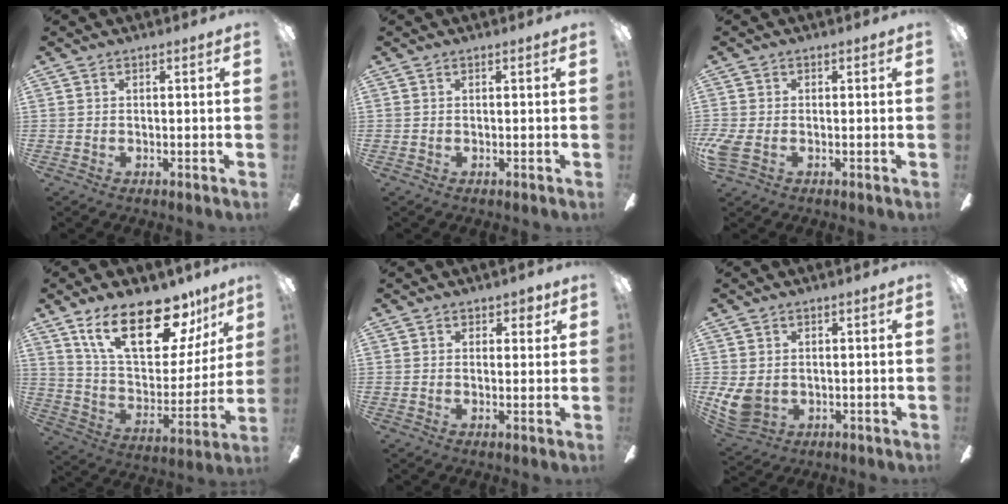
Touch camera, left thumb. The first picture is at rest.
{"total": 0.0}
{"total": 3.5, "force": [-1.1, 2.3, 2.5], "torque": [-0.053, 0.005, -0.021]}
{"total": 23.8, "force": [15.1, 10.5, 15.1], "torque": [-0.239, -0.084, 0.263]}
{"total": 2.4, "force": [1.5, 1.4, 1.1], "torque": [-0.008, -0.001, 0.023]}
{"total": 6.7, "force": [0.3, 5.4, 3.9], "torque": [-0.087, -0.002, 0.011]}